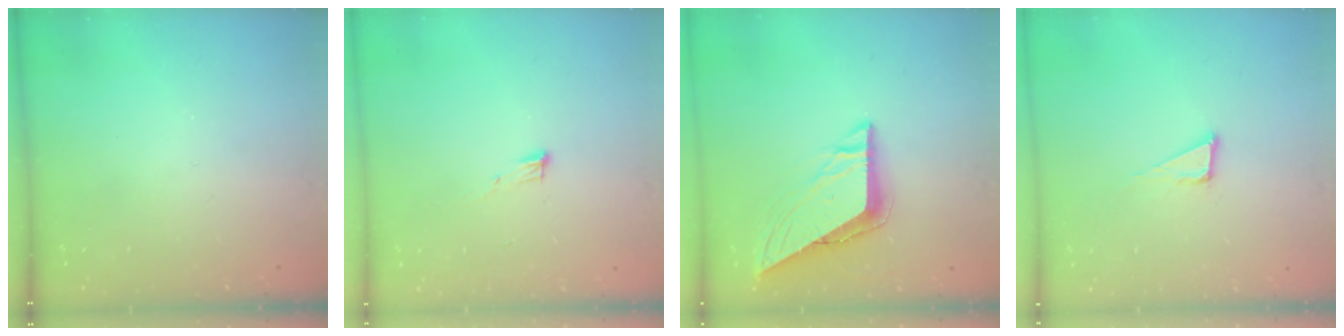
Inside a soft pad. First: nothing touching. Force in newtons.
{"total": 5.1, "press": 4.9, "slide": 1.1}
{"total": 8.8, "press": 8.8, "slide": 0.9}
{"total": 5.5, "press": 4.7, "slide": 2.8}